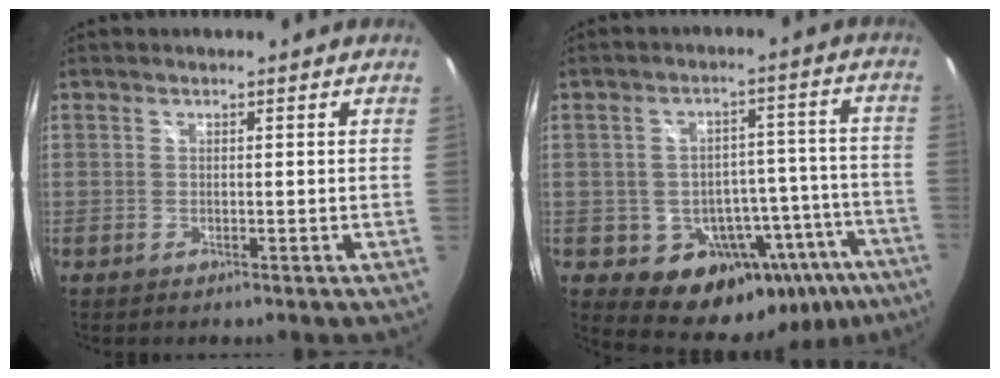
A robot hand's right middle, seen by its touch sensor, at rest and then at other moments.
{"total": 16.1, "force": [-9.7, 10.9, 6.7], "torque": [-0.091, 0.033, -0.099]}